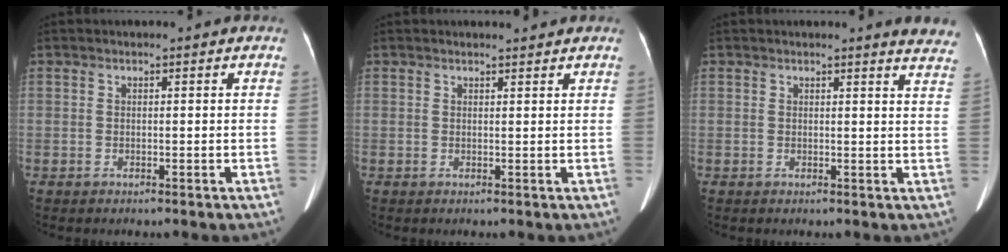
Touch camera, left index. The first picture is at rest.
{"total": 1.9, "force": [1.8, 0.2, 0.4], "torque": [-0.009, 0.001, 0.025]}
{"total": 6.7, "force": [6.5, 0.3, 1.5], "torque": [0.001, -0.038, 0.037]}